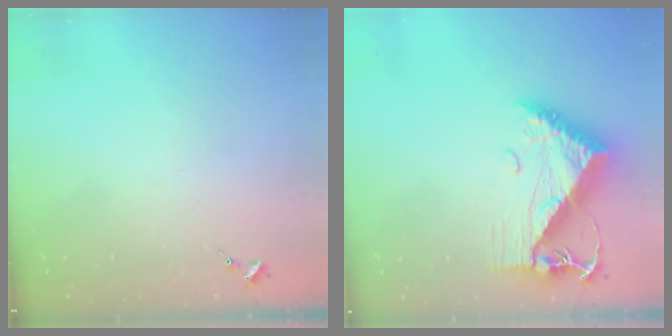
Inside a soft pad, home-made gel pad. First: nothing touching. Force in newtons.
{"total": 10.2, "press": 10.2, "slide": 1.0}